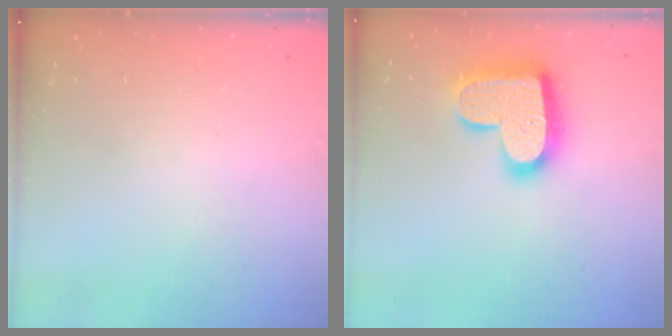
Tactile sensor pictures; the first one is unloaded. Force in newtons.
{"total": 17.7, "press": 17.7, "slide": 1.2}